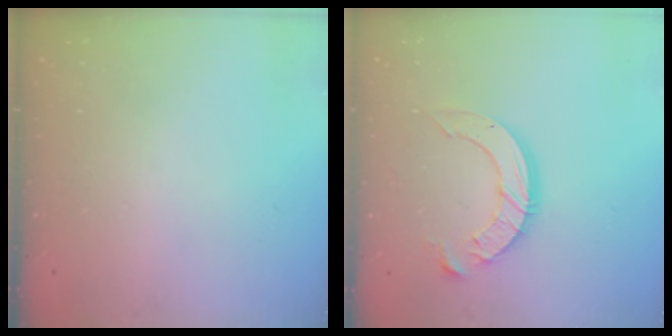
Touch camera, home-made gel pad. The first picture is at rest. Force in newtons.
{"total": 10.2, "press": 10.2, "slide": 1.0}